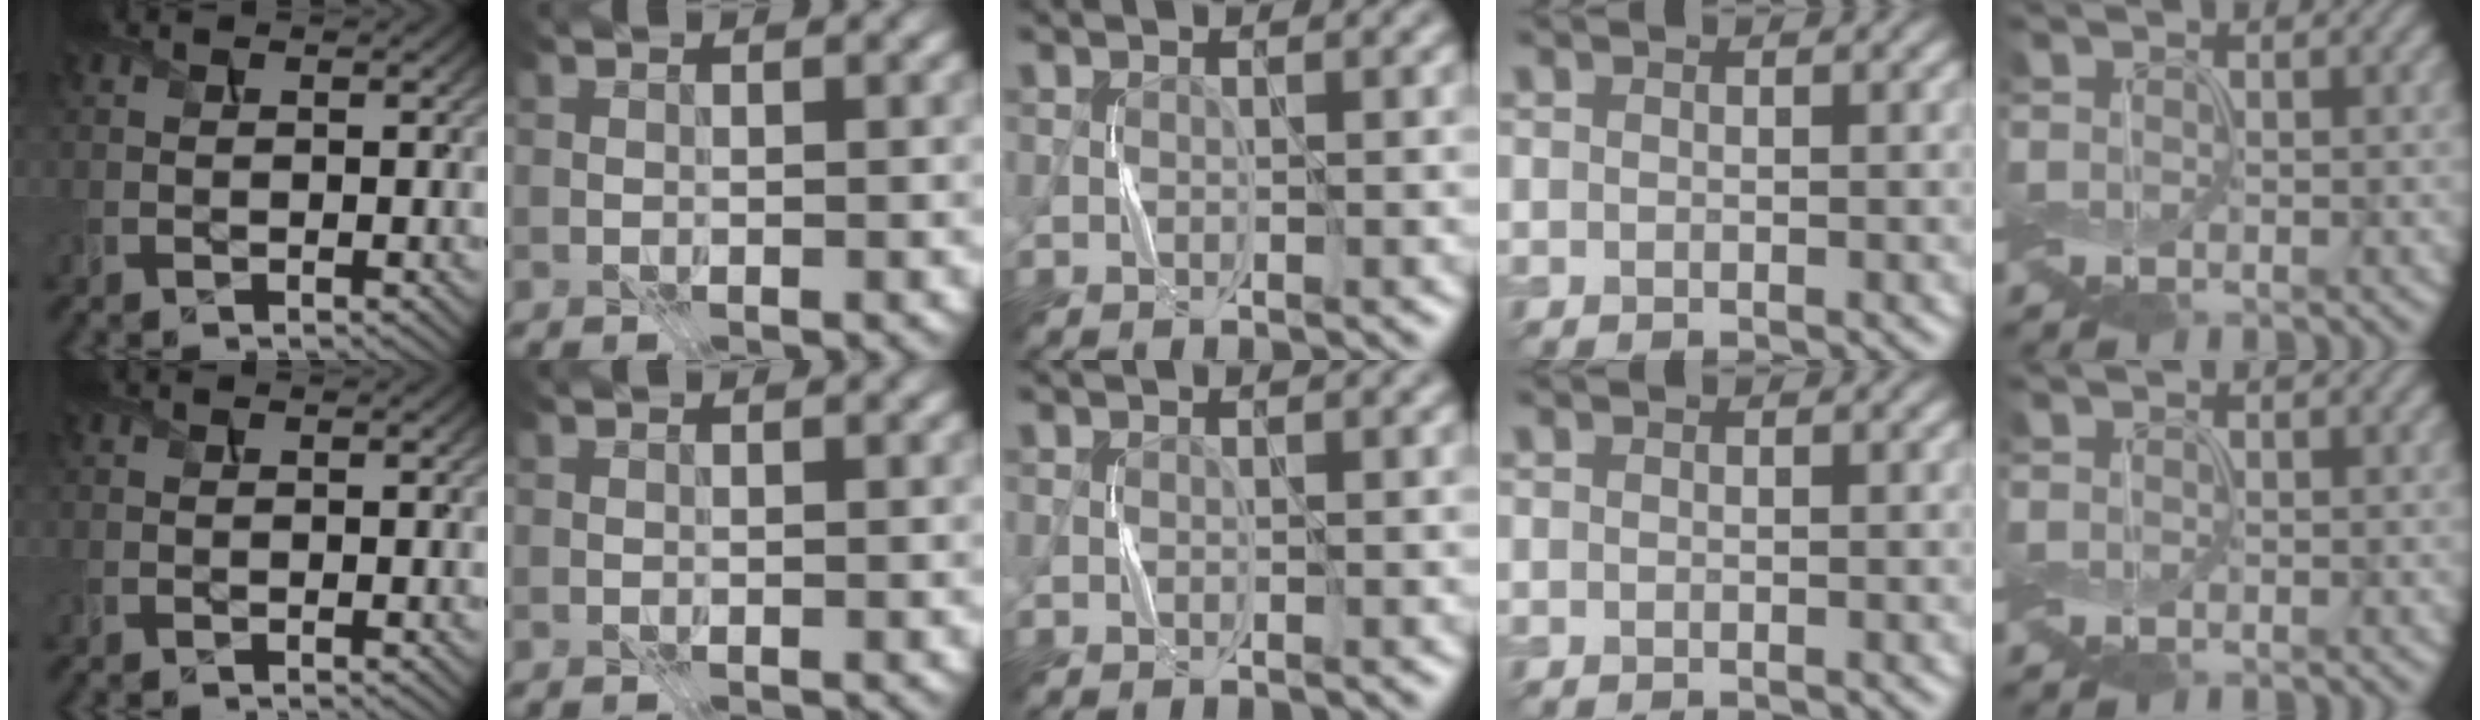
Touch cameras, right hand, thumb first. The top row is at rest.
{}